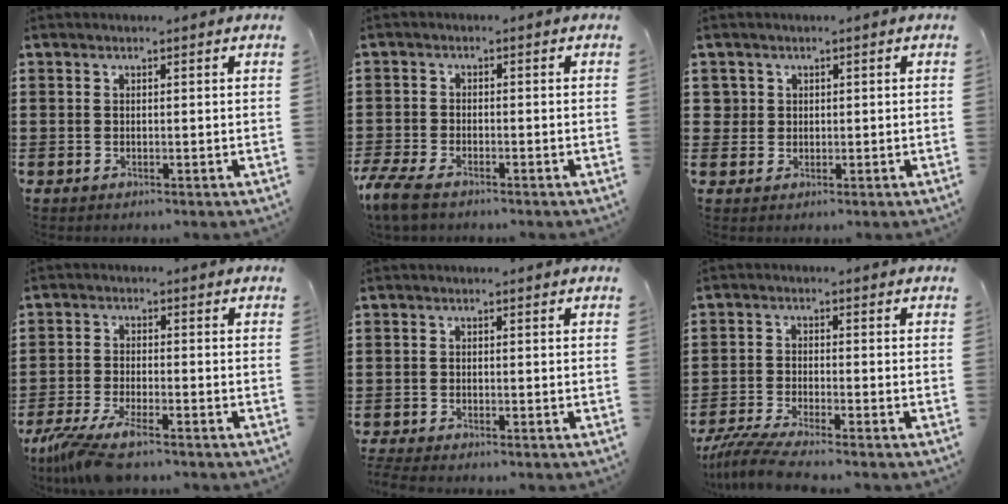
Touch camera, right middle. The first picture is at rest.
{"total": 3.9, "force": [-3.2, 0.9, 2.1], "torque": [-0.070, -0.013, -0.070]}
{"total": 2.4, "force": [0.6, 2.4, 0.2], "torque": [-0.017, 0.008, 0.010]}
{"total": 6.1, "force": [-4.7, 0.4, 3.8], "torque": [-0.094, -0.020, -0.092]}
{"total": 1.3, "force": [-1.3, -0.1, 0.2], "torque": [-0.015, -0.008, -0.028]}
{"total": 4.7, "force": [-4.3, -0.1, 2.0], "torque": [-0.054, -0.018, -0.087]}